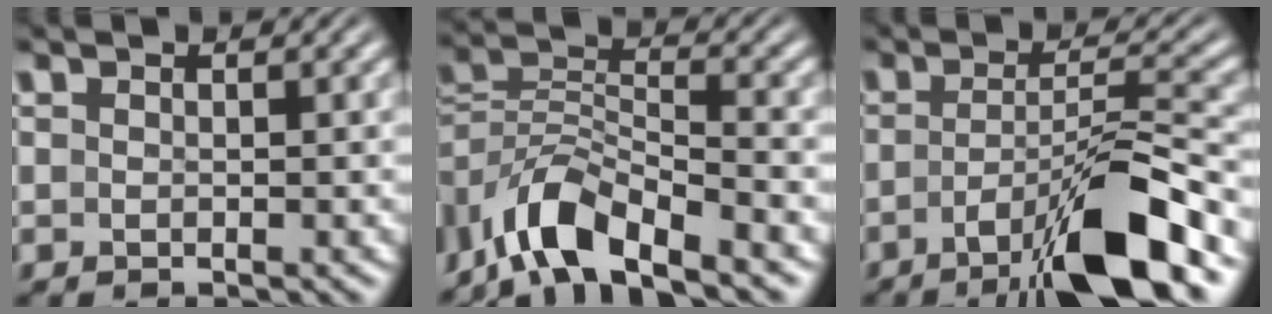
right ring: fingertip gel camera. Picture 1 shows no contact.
{"total": 7.2, "force": [-3.4, 4.0, 4.9], "torque": [-0.113, -0.029, -0.043]}
{"total": 7.4, "force": [-3.6, 1.0, 6.4], "torque": [-0.093, -0.016, -0.050]}